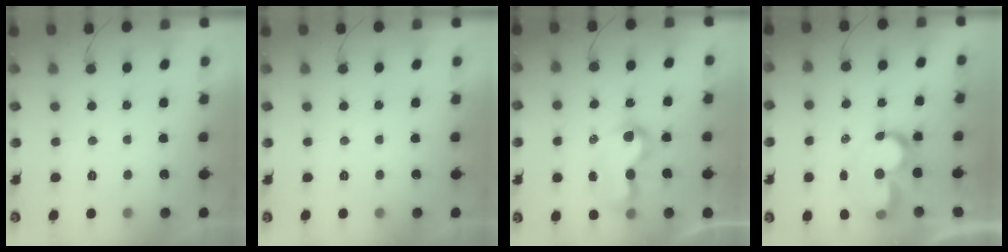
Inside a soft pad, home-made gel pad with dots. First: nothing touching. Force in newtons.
{"total": 0.0}
{"total": 9.3, "press": 9.3, "slide": 0.7}
{"total": 9.3, "press": 9.2, "slide": 0.8}